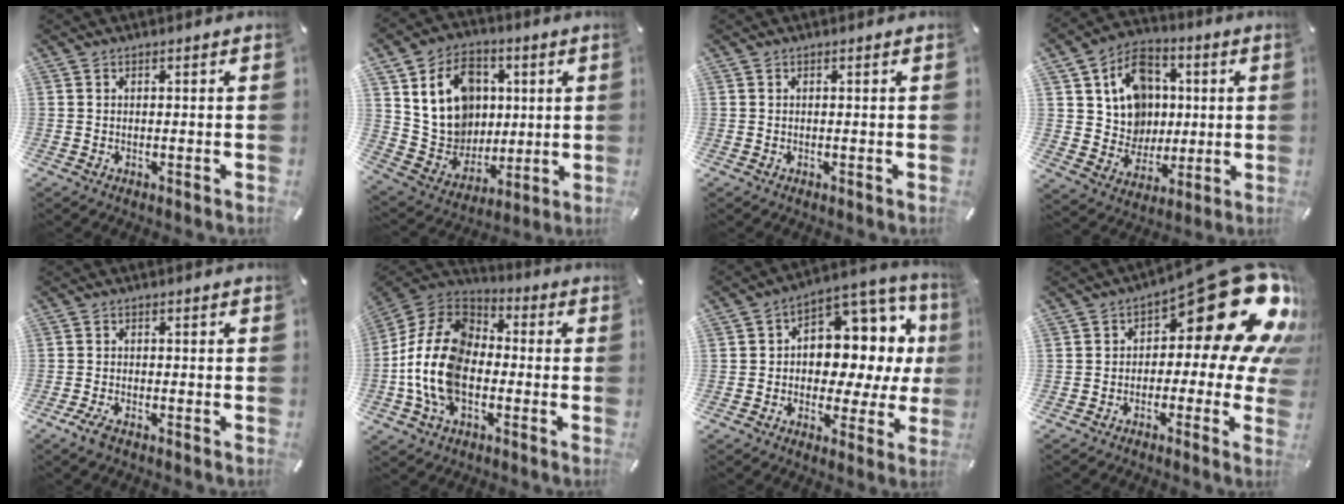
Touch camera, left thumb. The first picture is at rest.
{"total": 16.4, "force": [4.2, 14.1, 7.3], "torque": [-0.124, -0.004, 0.090]}
{"total": 0.0}
{"total": 13.6, "force": [2.3, 12.6, 4.7], "torque": [-0.080, -0.001, 0.055]}
{"total": 2.8, "force": [-1.8, 0.9, 1.9], "torque": [-0.043, 0.002, -0.036]}
{"total": 16.9, "force": [-4.3, 11.9, 11.2], "torque": [-0.258, 0.028, -0.086]}
{"total": 11.3, "force": [1.5, 9.0, 6.7], "torque": [-0.078, -0.031, 0.032]}
{"total": 25.4, "force": [10.5, 10.6, 20.5], "torque": [-0.253, -0.077, 0.180]}